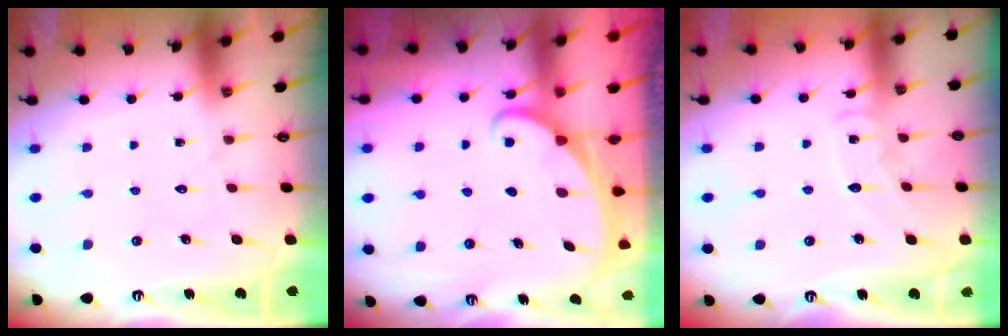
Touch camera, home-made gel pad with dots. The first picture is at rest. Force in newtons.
{"total": 1.7, "press": 1.7, "slide": 0.1}
{"total": 7.6, "press": 7.6, "slide": 0.8}